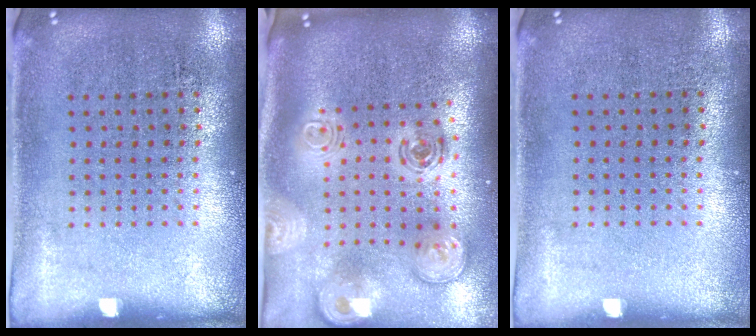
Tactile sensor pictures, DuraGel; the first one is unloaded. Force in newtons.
{"total": 3.0, "press": 2.1, "slide": 2.1}
{"total": 0.0}